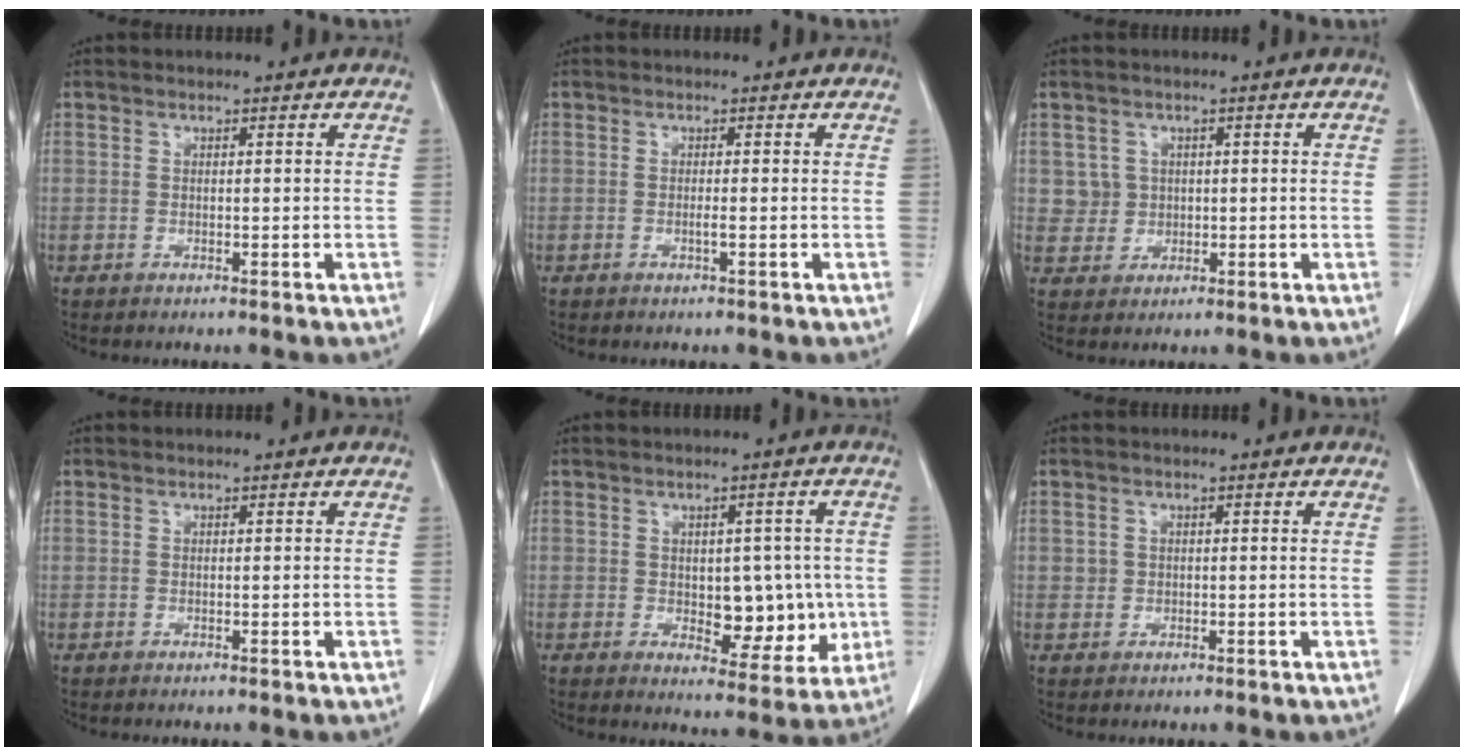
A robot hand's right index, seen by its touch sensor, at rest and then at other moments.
{"total": 0.8, "force": [-0.3, -0.1, 0.7], "torque": [-0.016, 0.000, -0.006]}
{"total": 3.2, "force": [0.7, 3.1, 0.1], "torque": [0.006, 0.005, 0.016]}
{"total": 0.0}
{"total": 8.4, "force": [-0.7, 4.6, 6.9], "torque": [-0.071, 0.007, 0.003]}
{"total": 1.1, "force": [0.1, 1.1, 0.2], "torque": [-0.002, 0.004, 0.003]}